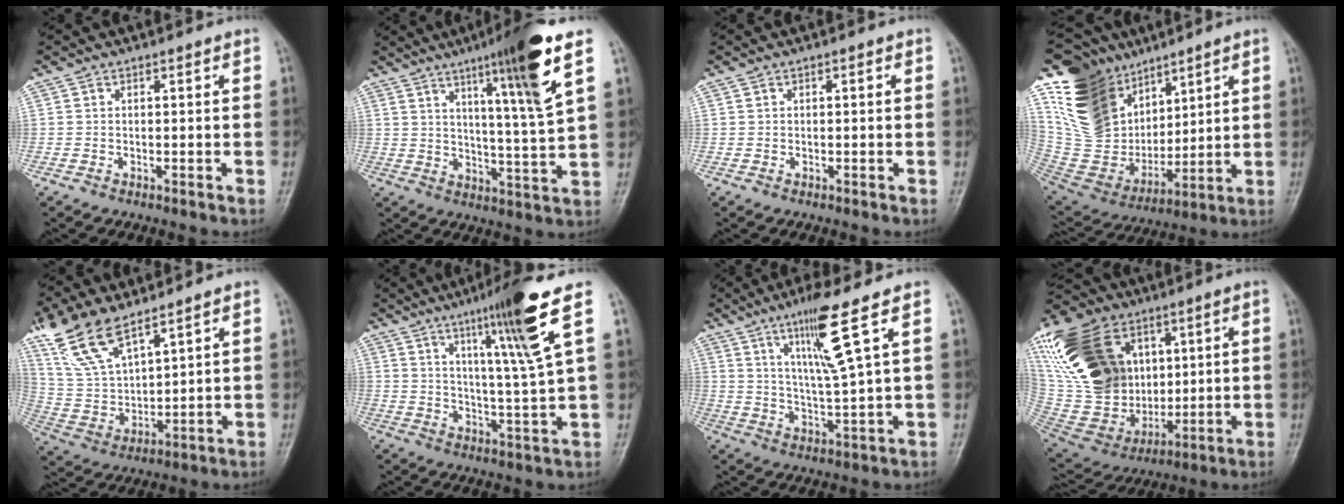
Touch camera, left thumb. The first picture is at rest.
{"total": 14.3, "force": [7.4, -0.1, 12.2], "torque": [-0.193, -0.043, 0.117]}
{"total": 0.0}
{"total": 22.3, "force": [11.3, 15.8, 10.9], "torque": [-0.176, -0.037, 0.231]}
{"total": 13.1, "force": [9.3, 5.2, 7.7], "torque": [-0.148, -0.032, 0.199]}
{"total": 12.8, "force": [6.2, -1.2, 11.2], "torque": [-0.184, -0.034, 0.105]}
{"total": 10.5, "force": [5.2, -0.6, 9.1], "torque": [-0.170, -0.032, 0.101]}
{"total": 28.9, "force": [8.4, 20.8, 18.2], "torque": [-0.364, -0.005, 0.170]}